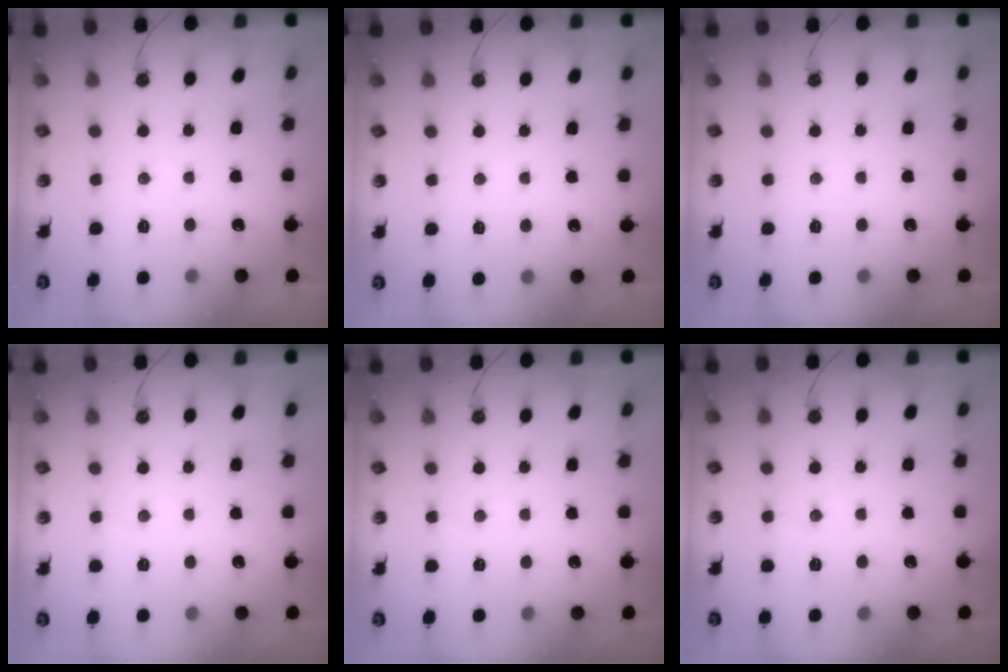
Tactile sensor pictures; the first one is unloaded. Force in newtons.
{"total": 2.5, "press": 1.8, "slide": 1.7}
{"total": 0.0}
{"total": 2.6, "press": 2.5, "slide": 0.8}
{"total": 2.6, "press": 2.5, "slide": 0.8}
{"total": 3.6, "press": 3.5, "slide": 0.9}